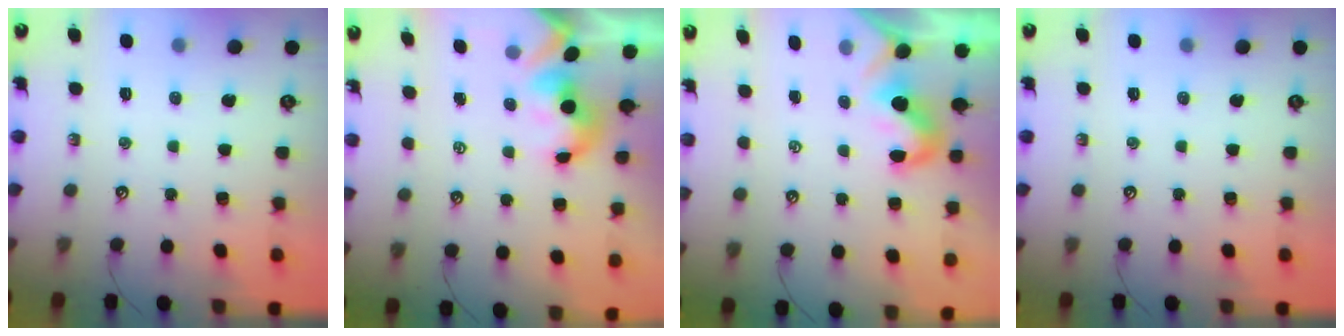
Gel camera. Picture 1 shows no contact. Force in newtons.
{"total": 1.5, "press": 1.5, "slide": 0.1}
{"total": 2.2, "press": 2.1, "slide": 0.6}
{"total": 0.0}